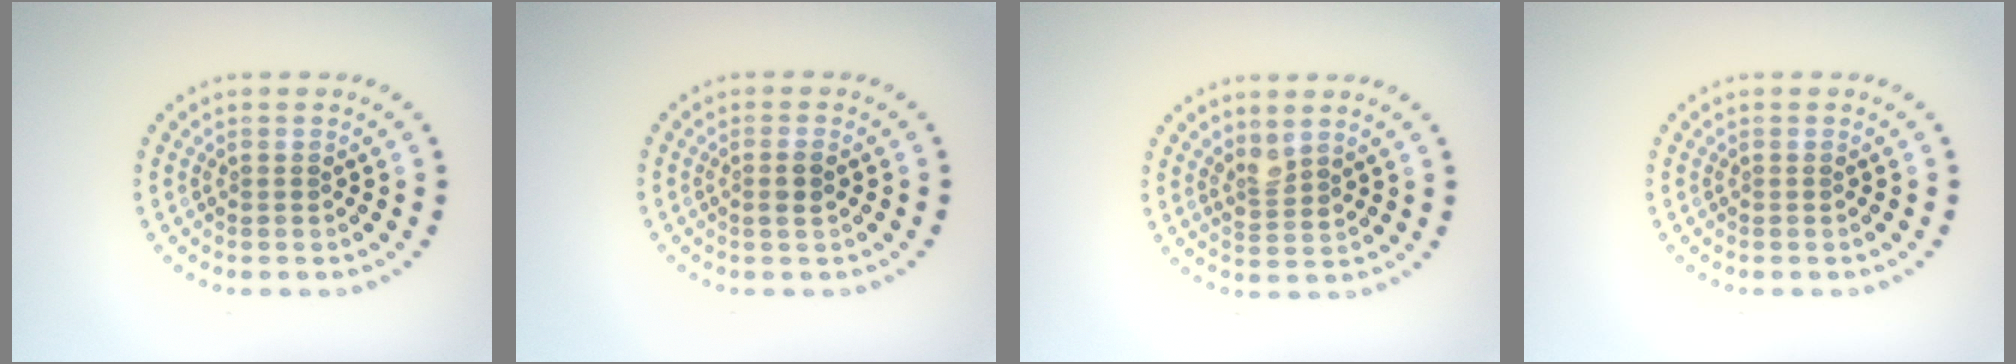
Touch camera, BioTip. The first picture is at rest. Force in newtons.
{"total": 1.3, "press": 1.2, "slide": 0.5}
{"total": 1.8, "press": 1.4, "slide": 1.1}
{"total": 0.0}